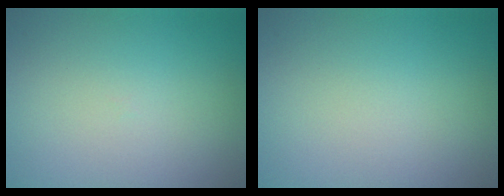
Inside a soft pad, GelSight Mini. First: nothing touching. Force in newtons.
{"total": 0.0}